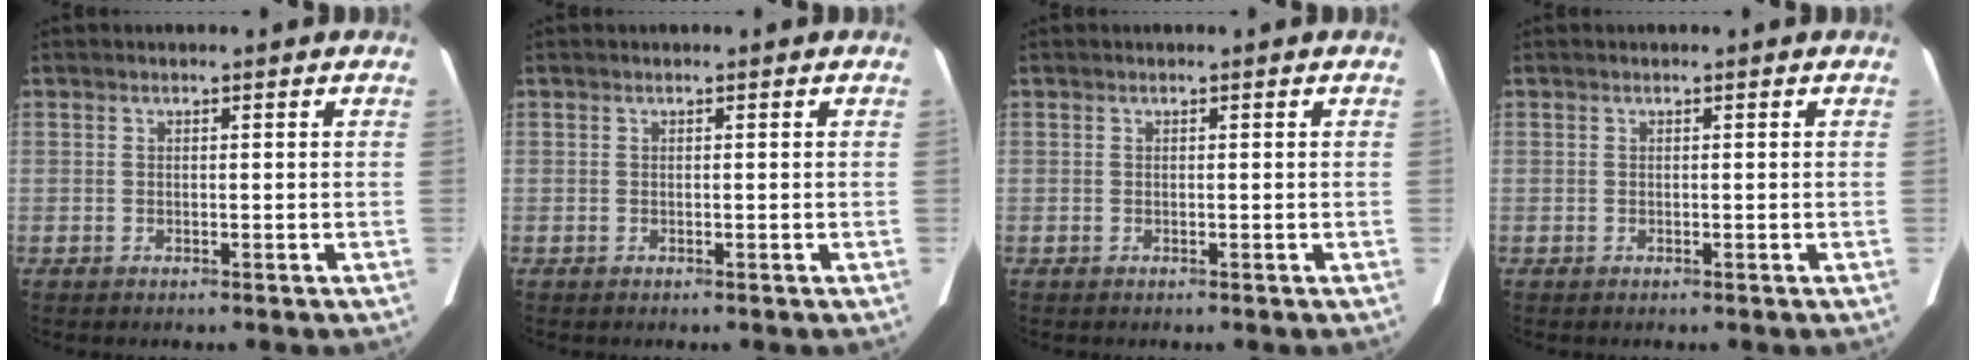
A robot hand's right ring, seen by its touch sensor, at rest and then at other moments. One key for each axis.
{"total": 0.0}
{"total": 0.0}
{"total": 0.0}